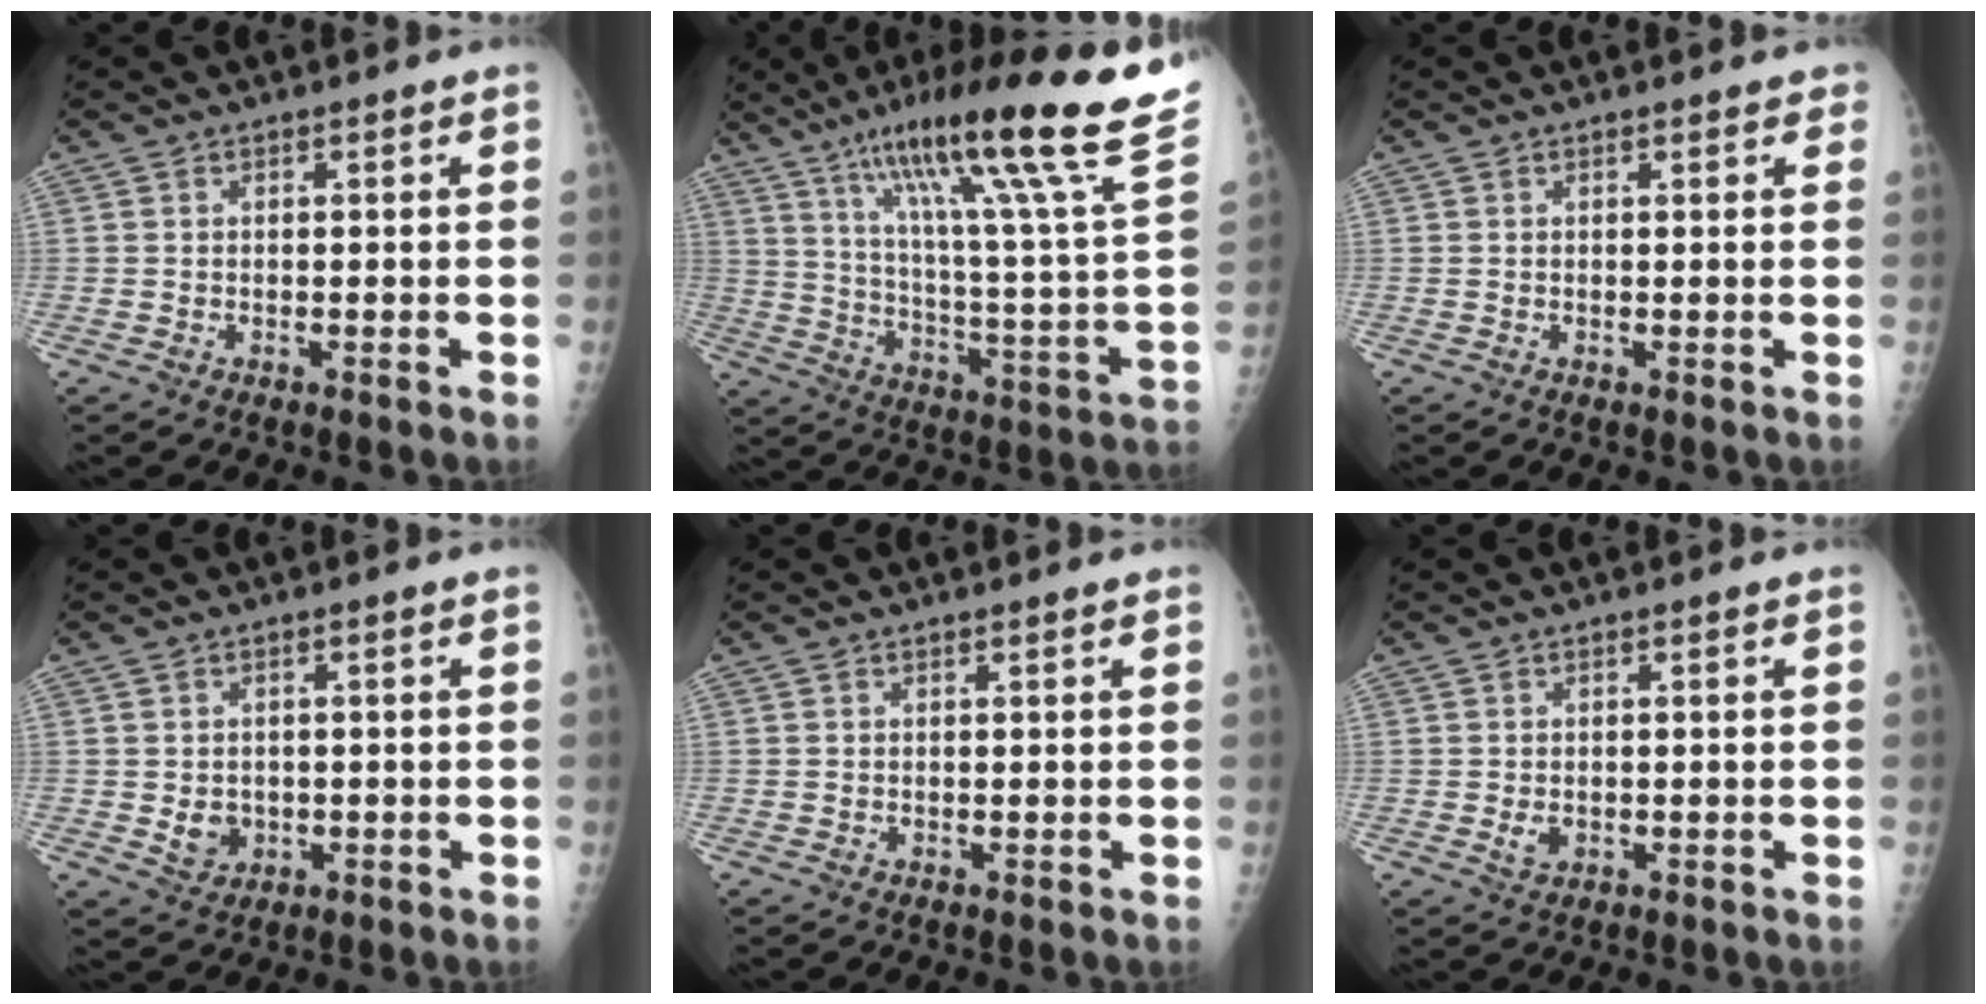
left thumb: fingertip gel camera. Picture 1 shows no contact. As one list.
[{"total": 30.7, "force": [20.0, 2.8, 23.2], "torque": [-0.352, -0.066, 0.303]}, {"total": 1.7, "force": [1.2, 0.8, 1.0], "torque": [-0.001, 0.000, 0.011]}, {"total": 3.4, "force": [-0.4, 2.9, 1.7], "torque": [-0.015, 0.000, 0.004]}, {"total": 0.5, "force": [0.4, 0.0, 0.3], "torque": [-0.007, 0.000, 0.006]}, {"total": 1.9, "force": [-0.2, 1.3, 1.3], "torque": [-0.019, -0.002, 0.001]}]